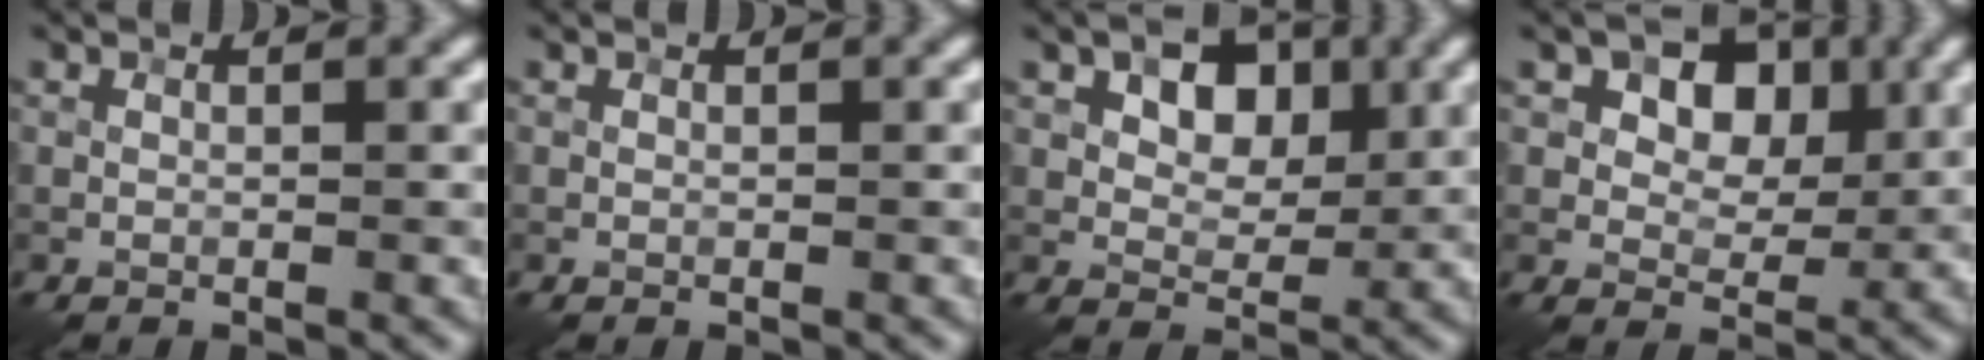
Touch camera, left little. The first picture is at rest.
{"total": 0.0}
{"total": 5.6, "force": [1.9, 3.6, 3.8], "torque": [-0.060, 0.002, 0.022]}
{"total": 6.2, "force": [2.0, 4.2, 4.0], "torque": [-0.061, 0.002, 0.017]}